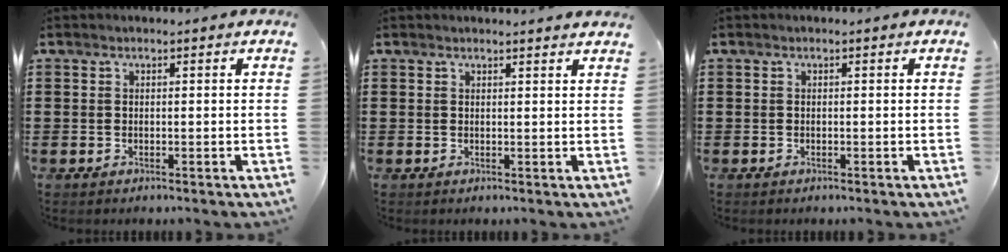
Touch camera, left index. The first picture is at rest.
{"total": 1.4, "force": [1.3, -0.2, 0.3], "torque": [-0.008, -0.002, 0.026]}
{"total": 0.0}